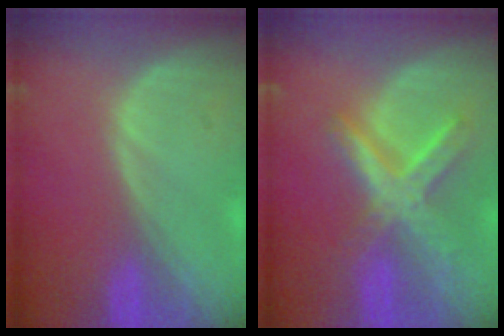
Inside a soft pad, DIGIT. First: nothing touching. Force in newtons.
{"total": 8.1, "press": 7.0, "slide": 4.1}